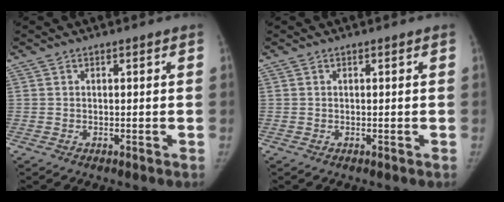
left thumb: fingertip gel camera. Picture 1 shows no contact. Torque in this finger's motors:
{"motor_torque": [-0.03, 0.03, 0.05, -0.06, 0.00]}